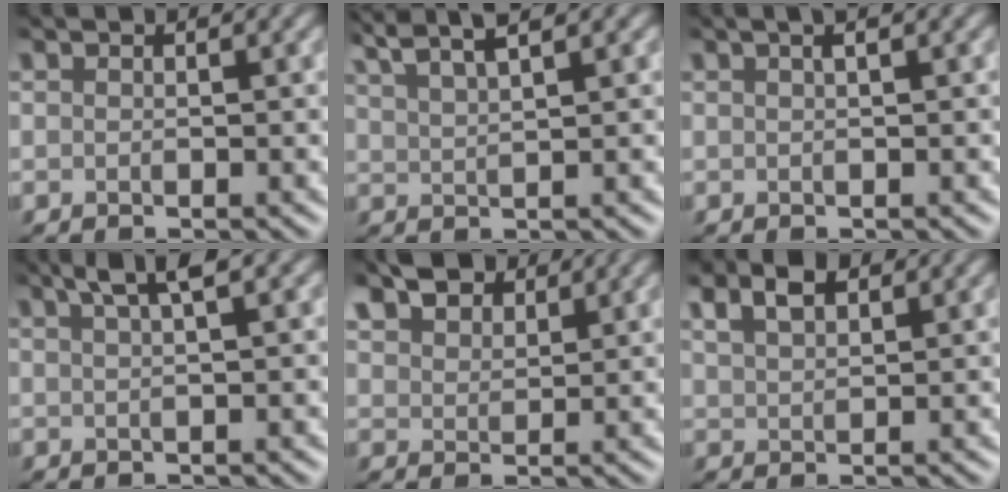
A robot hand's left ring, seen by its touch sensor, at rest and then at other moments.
{"total": 4.6, "force": [3.3, 0.7, 3.1], "torque": [-0.051, 0.022, 0.048]}
{"total": 1.4, "force": [0.7, 0.0, 1.2], "torque": [-0.020, 0.003, 0.015]}
{"total": 2.9, "force": [1.7, 0.1, 2.3], "torque": [-0.038, 0.011, 0.032]}
{"total": 4.0, "force": [3.1, 1.9, 1.6], "torque": [-0.044, 0.014, 0.056]}
{"total": 3.1, "force": [1.9, 1.5, 2.0], "torque": [-0.051, 0.011, 0.039]}